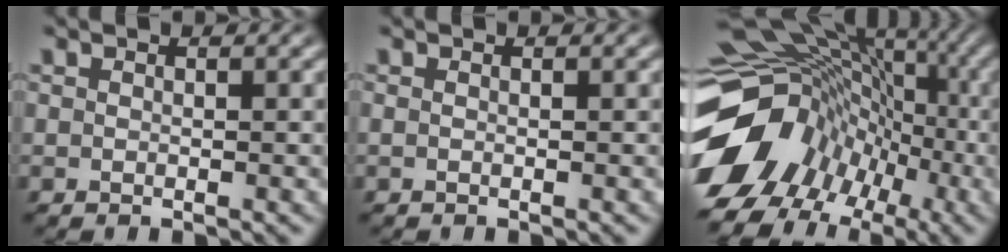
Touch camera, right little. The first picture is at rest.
{"total": 0.0}
{"total": 19.8, "force": [-2.1, 15.5, 12.0], "torque": [-0.207, -0.054, -0.021]}